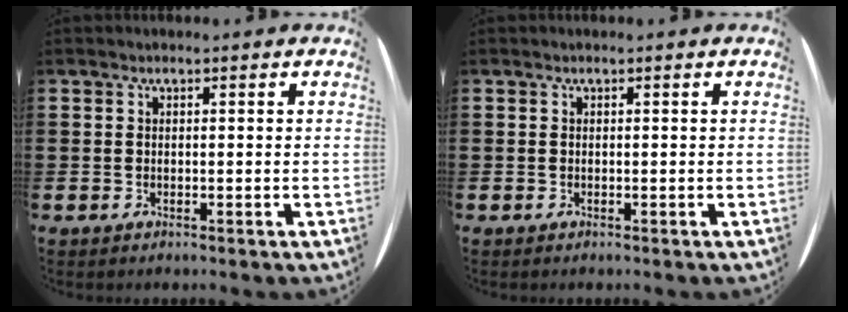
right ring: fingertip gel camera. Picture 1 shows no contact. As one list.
[{"total": 0.0}]